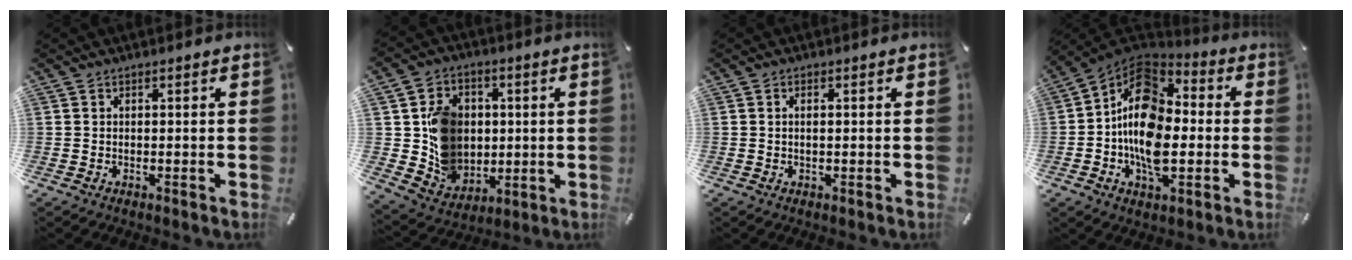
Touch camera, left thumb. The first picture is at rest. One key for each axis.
{"total": 12.0, "fx": 1.9, "fy": 10.9, "fz": 4.5, "tx": -0.091, "ty": -0.002, "tz": 0.050}
{"total": 1.1, "fx": 0.0, "fy": 0.4, "fz": 1.1, "tx": -0.021, "ty": 0.001, "tz": -0.001}
{"total": 16.6, "fx": -2.5, "fy": 10.6, "fz": 12.5, "tx": -0.239, "ty": 0.007, "tz": -0.052}